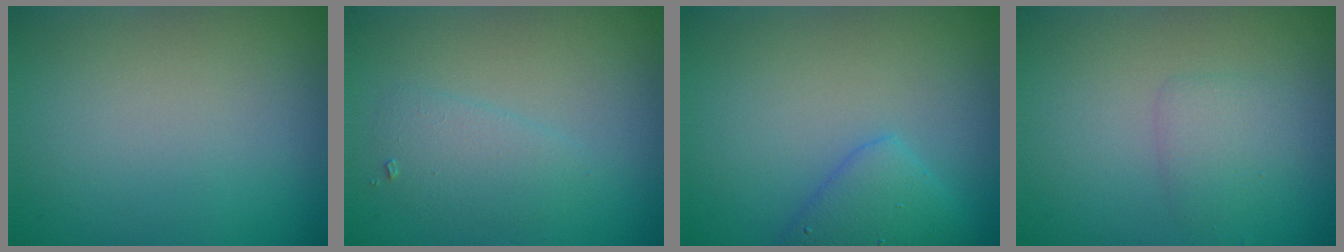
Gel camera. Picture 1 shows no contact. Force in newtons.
{"total": 2.0, "press": 2.0, "slide": 0.1}
{"total": 3.0, "press": 3.0, "slide": 0.1}
{"total": 1.7, "press": 1.7, "slide": 0.0}